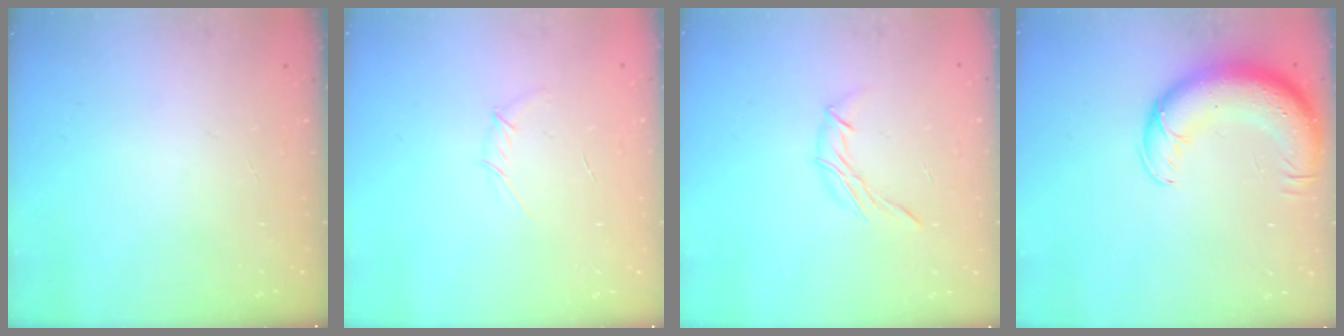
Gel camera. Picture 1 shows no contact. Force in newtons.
{"total": 3.9, "press": 3.8, "slide": 0.8}
{"total": 6.3, "press": 6.2, "slide": 0.8}
{"total": 13.5, "press": 13.1, "slide": 3.4}